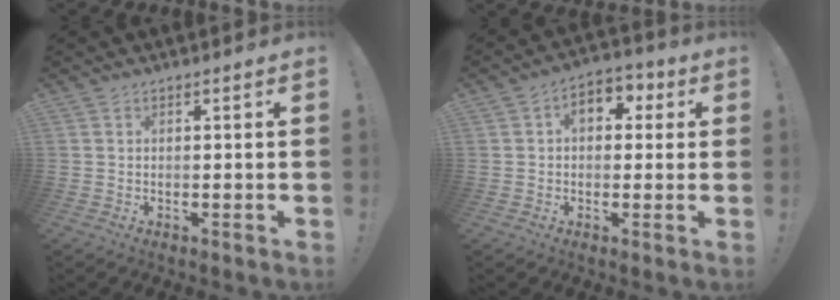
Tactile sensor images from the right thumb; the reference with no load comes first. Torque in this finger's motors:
{"motor_torque": [0.50, 1.40, 0.57, 0.16, 0.00]}